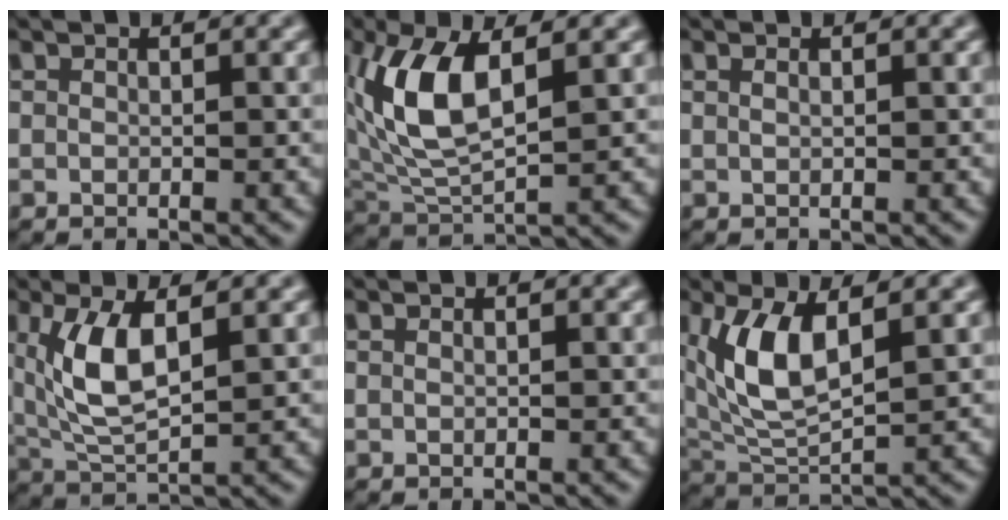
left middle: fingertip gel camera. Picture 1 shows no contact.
{"total": 7.2, "force": [1.9, 3.3, 6.1], "torque": [-0.136, 0.001, 0.038]}
{"total": 0.5, "force": [0.3, 0.2, 0.4], "torque": [-0.008, -0.001, 0.002]}
{"total": 5.5, "force": [1.5, 2.2, 4.8], "torque": [-0.109, -0.005, 0.036]}
{"total": 0.0}
{"total": 6.3, "force": [1.9, 2.7, 5.4], "torque": [-0.123, -0.006, 0.044]}